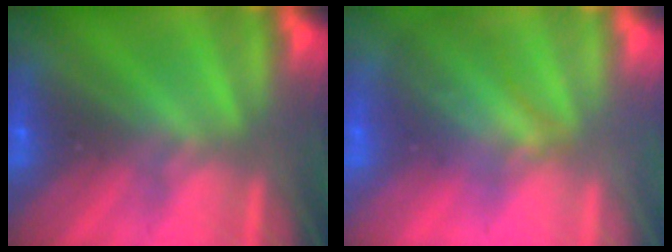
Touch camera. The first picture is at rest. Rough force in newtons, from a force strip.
{"total": 3.3}